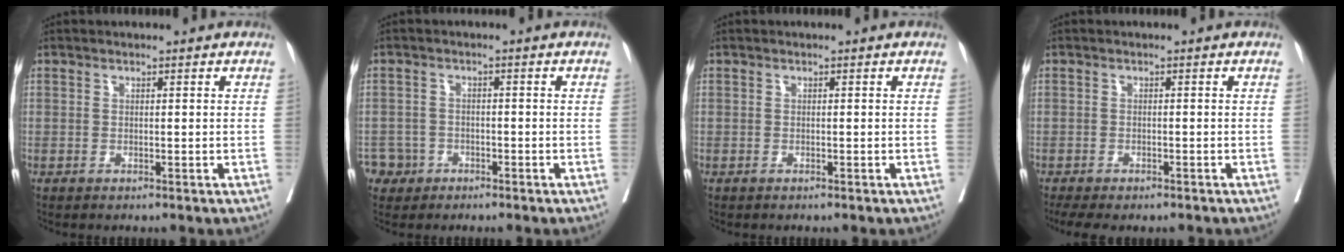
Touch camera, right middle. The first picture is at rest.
{"total": 3.4, "force": [-1.9, 2.8, -0.5], "torque": [0.008, 0.012, -0.036]}
{"total": 0.0}
{"total": 6.3, "force": [-5.1, 2.0, 3.0], "torque": [-0.045, -0.006, -0.074]}